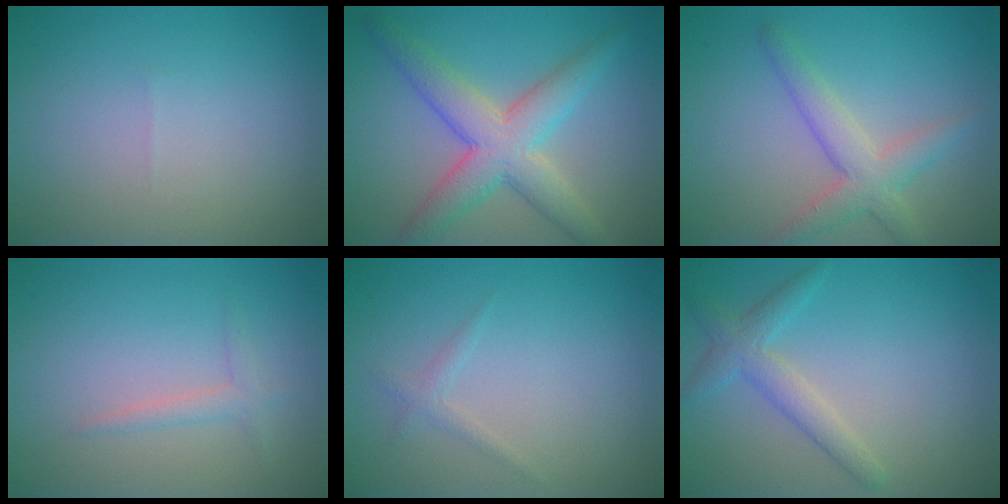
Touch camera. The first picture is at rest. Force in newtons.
{"total": 6.2, "press": 6.2, "slide": 0.2}
{"total": 3.7, "press": 3.7, "slide": 0.1}
{"total": 1.4, "press": 1.4, "slide": 0.1}
{"total": 1.0, "press": 1.0, "slide": 0.0}
{"total": 2.7, "press": 2.7, "slide": 0.1}